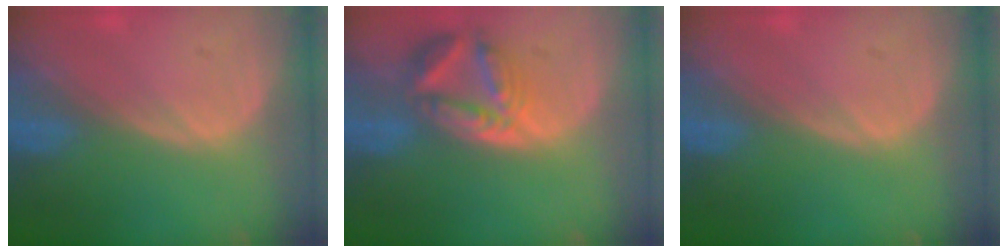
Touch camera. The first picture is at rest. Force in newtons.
{"total": 8.0, "press": 7.1, "slide": 3.8}
{"total": 0.0}